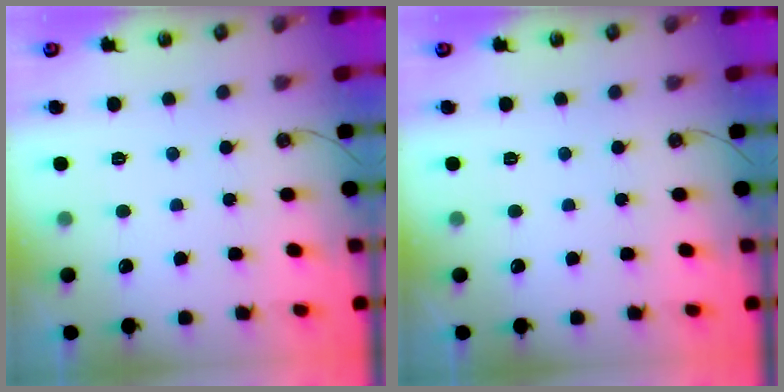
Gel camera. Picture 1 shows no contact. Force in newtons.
{"total": 0.0}